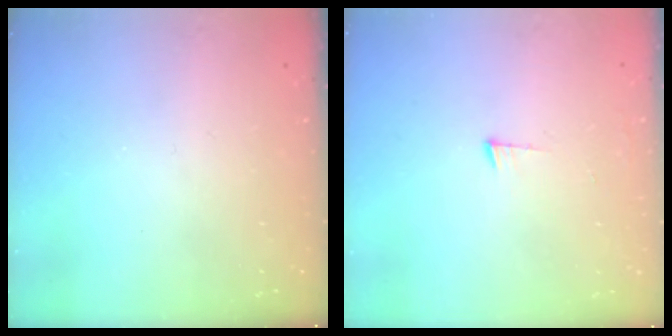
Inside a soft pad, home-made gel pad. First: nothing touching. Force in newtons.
{"total": 2.8, "press": 2.7, "slide": 0.5}